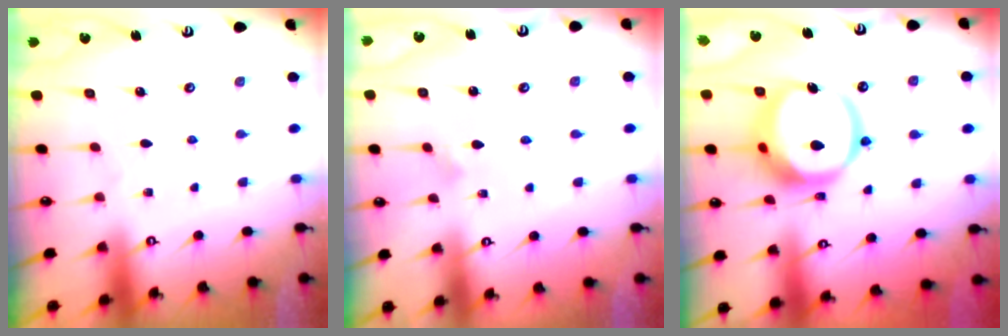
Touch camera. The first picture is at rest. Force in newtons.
{"total": 1.9, "press": 1.9, "slide": 0.1}
{"total": 15.3, "press": 15.2, "slide": 1.9}